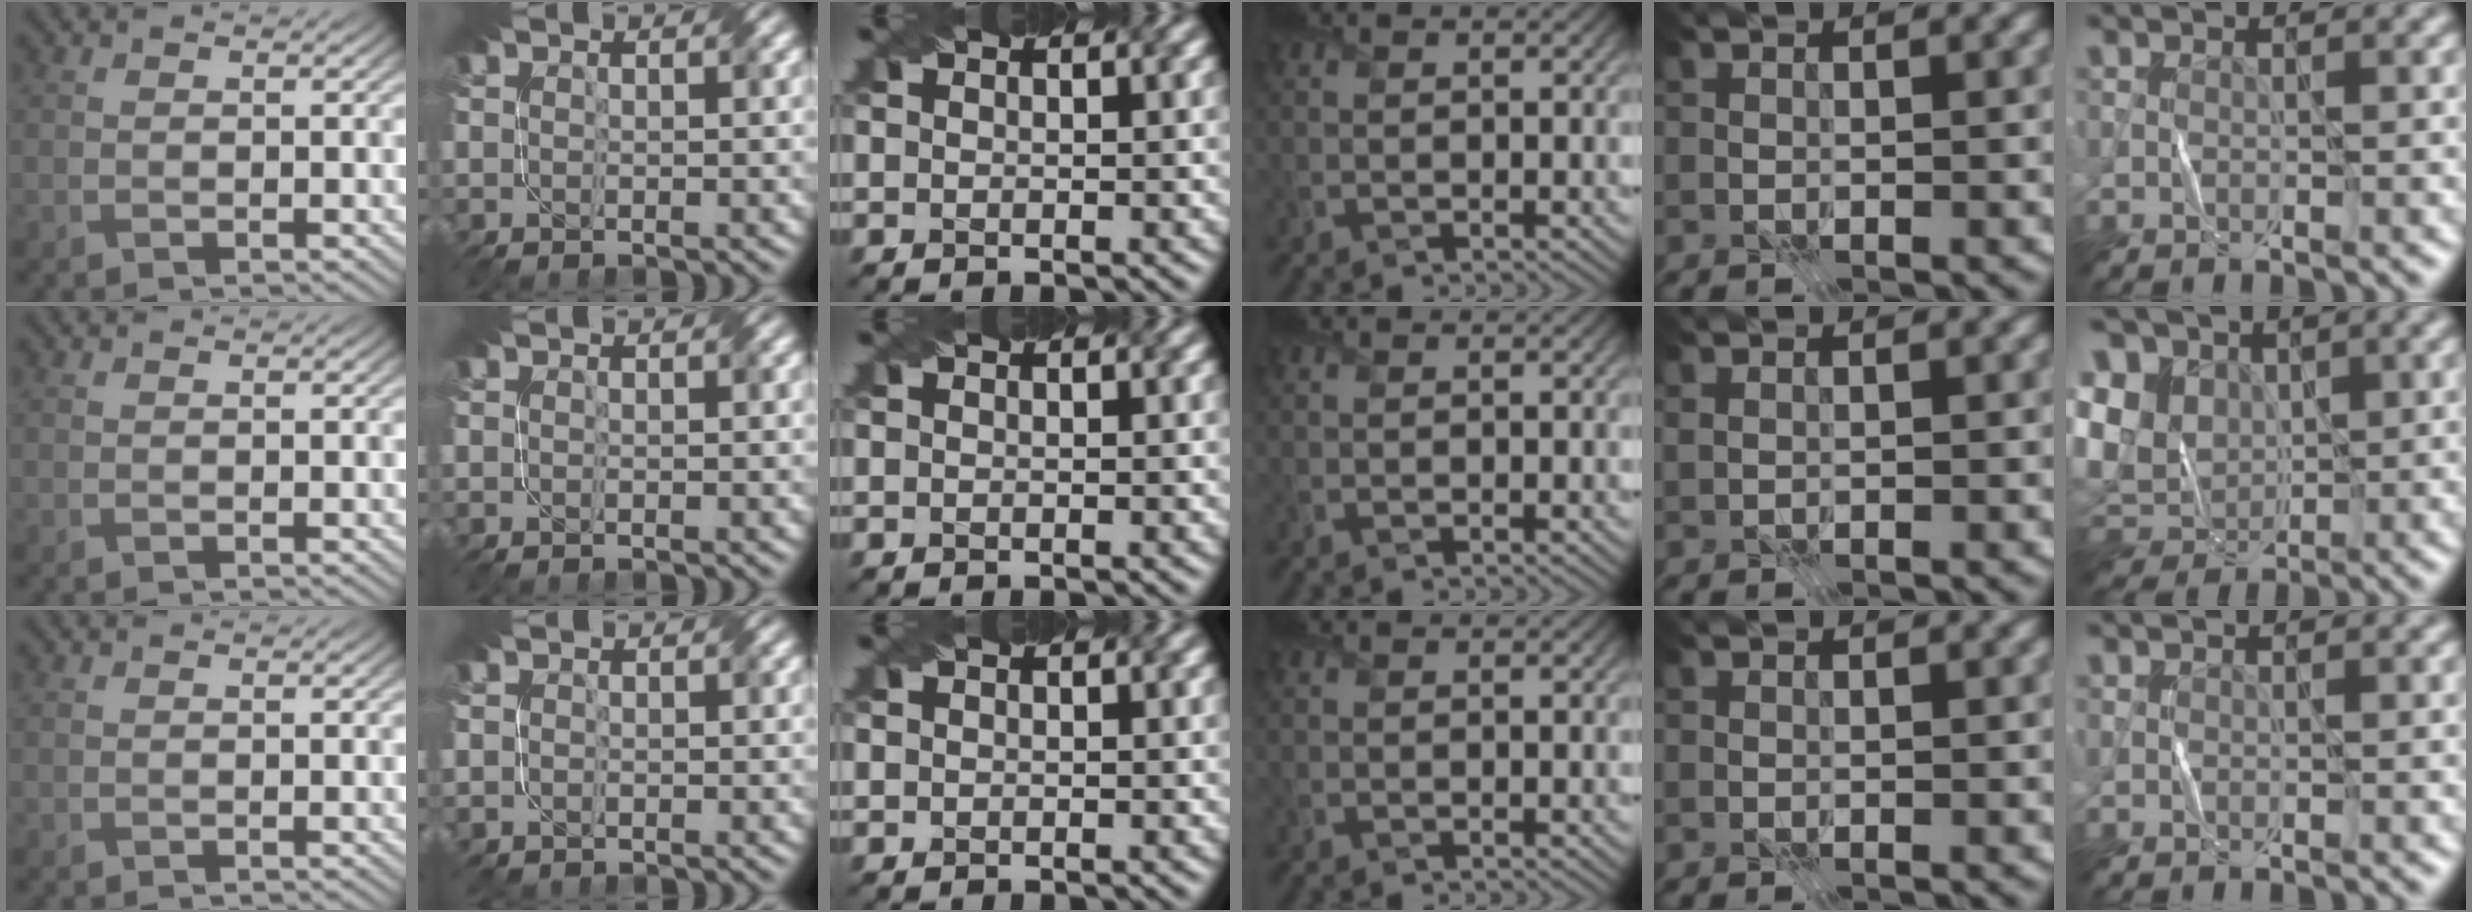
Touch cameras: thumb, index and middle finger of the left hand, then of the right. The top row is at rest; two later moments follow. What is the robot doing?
{"motion": "fold", "object": "paper"}